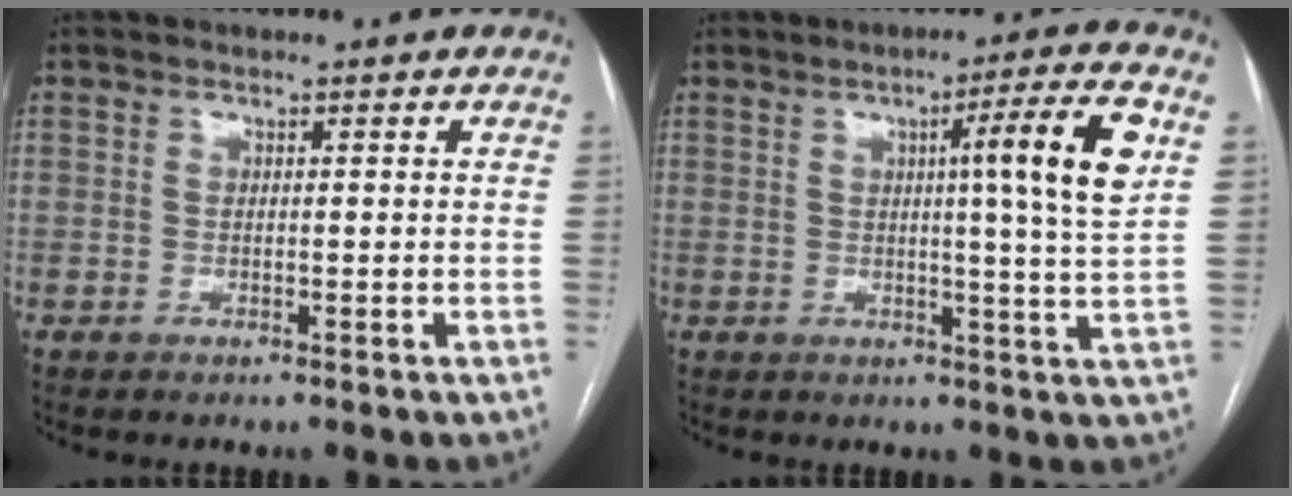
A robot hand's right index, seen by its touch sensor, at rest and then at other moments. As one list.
[{"total": 9.2, "force": [3.1, -1.1, 8.6], "torque": [-0.120, -0.006, 0.040]}]